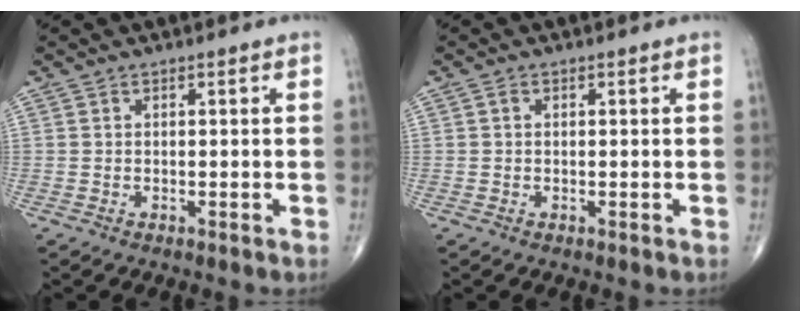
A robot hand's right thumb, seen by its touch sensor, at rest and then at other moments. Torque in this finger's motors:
{"motor_torque": [0.07, 0.03, -0.19, -0.24, 0.01]}